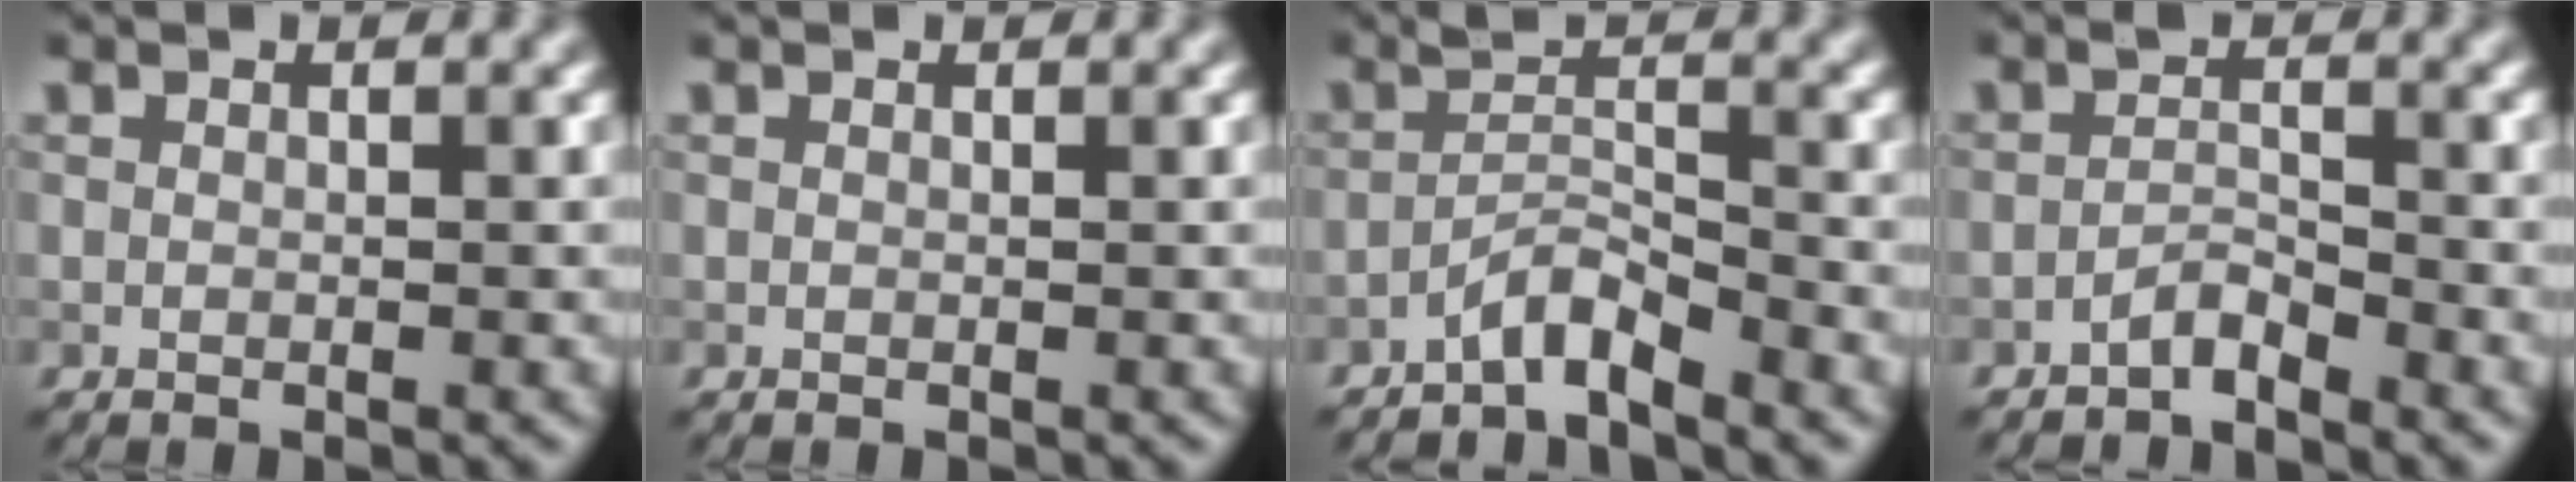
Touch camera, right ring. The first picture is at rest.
{"total": 0.0}
{"total": 2.6, "force": [-2.3, 0.2, 1.3], "torque": [-0.019, 0.011, -0.048]}
{"total": 1.6, "force": [-1.5, 0.2, 0.6], "torque": [-0.010, 0.008, -0.029]}